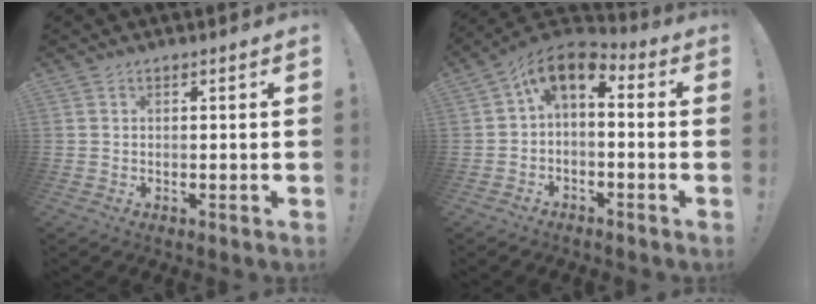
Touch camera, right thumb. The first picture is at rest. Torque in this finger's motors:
{"motor_torque": [1.36, 1.36, 0.06, 0.04, 0.09]}